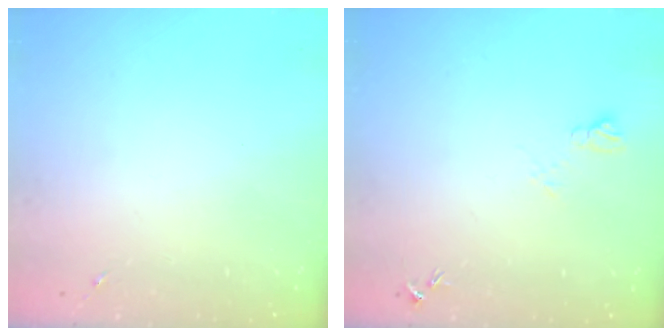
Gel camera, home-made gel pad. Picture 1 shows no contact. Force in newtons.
{"total": 6.3, "press": 6.3, "slide": 0.7}